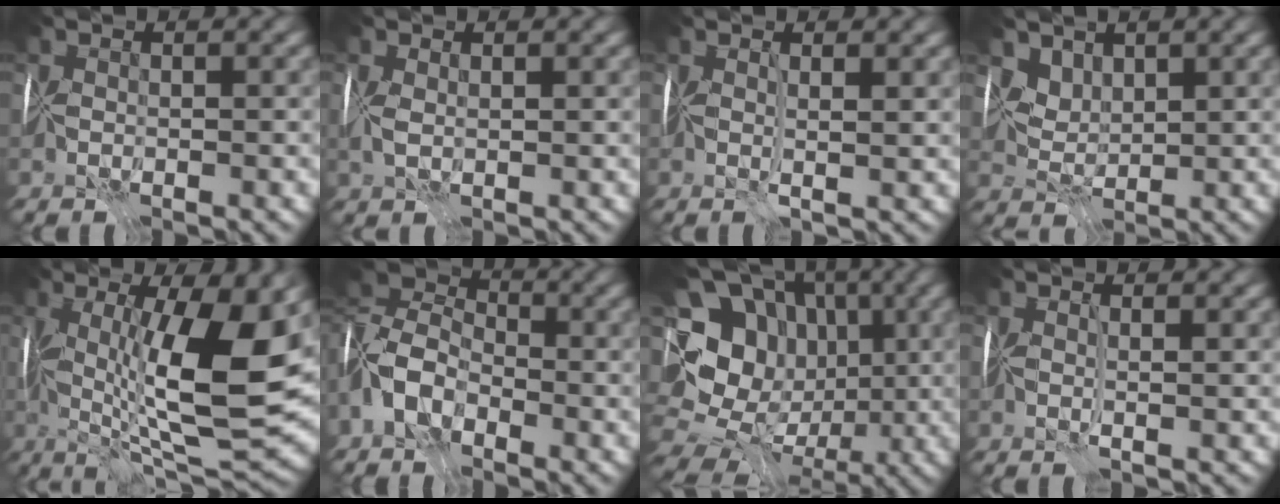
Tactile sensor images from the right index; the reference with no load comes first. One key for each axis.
{"total": 0.8, "fx": 0.6, "fy": 0.0, "fz": 0.5, "tx": -0.014, "ty": 0.002, "tz": 0.014}
{"total": 1.3, "fx": 0.9, "fy": -0.9, "fz": 0.5, "tx": -0.004, "ty": -0.001, "tz": 0.018}
{"total": 2.7, "fx": 2.5, "fy": 0.9, "fz": 0.2, "tx": -0.007, "ty": -0.016, "tz": 0.076}
{"total": 12.1, "fx": 1.0, "fy": 1.9, "fz": 11.9, "tx": -0.177, "ty": -0.005, "tz": 0.022}
{"total": 5.8, "fx": -3.0, "fy": 3.6, "fz": 3.5, "tx": -0.076, "ty": 0.005, "tz": -0.073}
{"total": 14.6, "fx": 1.3, "fy": 12.8, "fz": 7.0, "tx": -0.145, "ty": 0.022, "tz": 0.024}
{"total": 1.2, "fx": 0.6, "fy": -1.0, "fz": -0.1, "tx": 0.008, "ty": -0.001, "tz": 0.014}